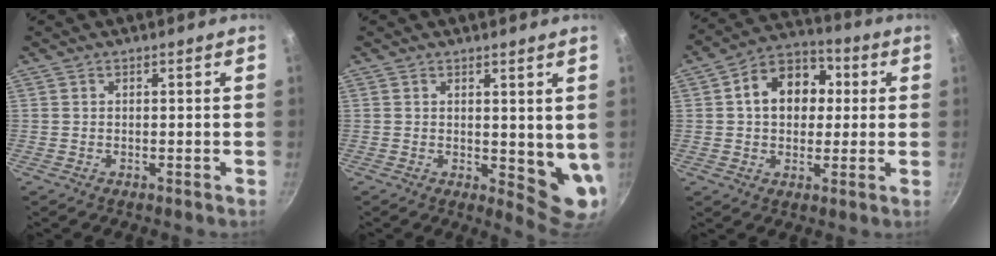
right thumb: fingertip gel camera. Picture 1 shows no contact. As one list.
[{"total": 7.0, "force": [1.8, 3.2, 6.0], "torque": [-0.071, -0.027, 0.029]}, {"total": 12.8, "force": [2.0, 9.7, 8.1], "torque": [-0.083, 0.022, 0.016]}]